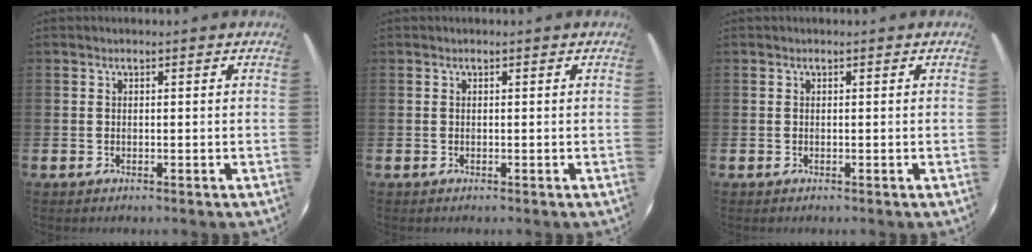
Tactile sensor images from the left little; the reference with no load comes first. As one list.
[{"total": 0.0}, {"total": 0.0}]